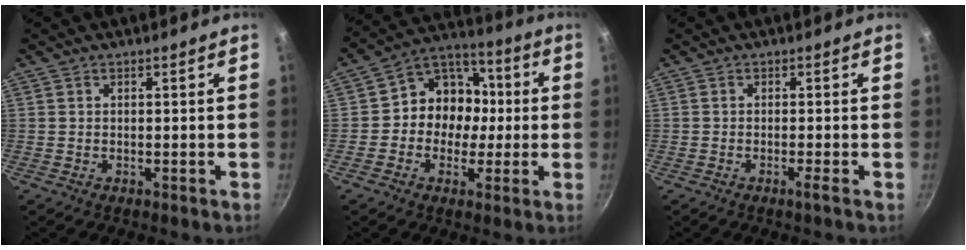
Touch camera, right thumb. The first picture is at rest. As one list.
[{"total": 12.1, "force": [-0.4, 10.5, 6.0], "torque": [-0.040, 0.035, -0.027]}, {"total": 1.3, "force": [-0.7, -0.3, 1.0], "torque": [-0.026, 0.004, -0.014]}]